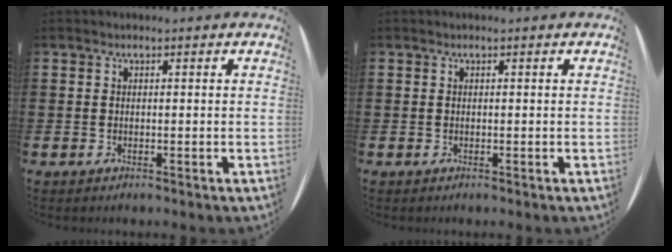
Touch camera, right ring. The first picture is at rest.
{"total": 0.0}